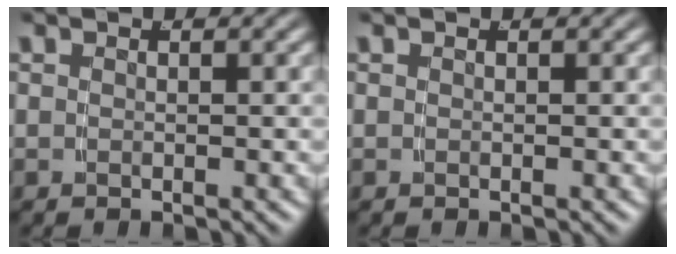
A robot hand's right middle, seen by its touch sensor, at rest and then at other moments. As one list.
[{"total": 0.0}]